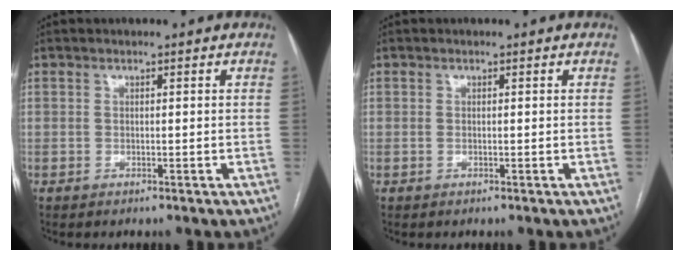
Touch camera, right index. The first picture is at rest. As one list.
[{"total": 0.0}]